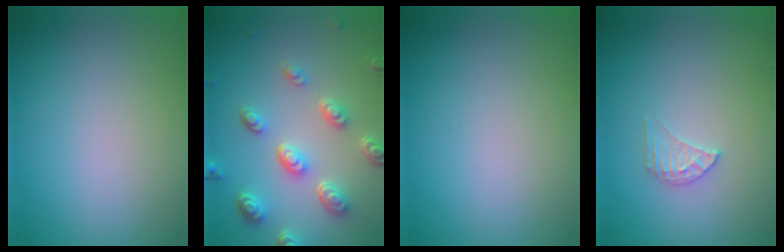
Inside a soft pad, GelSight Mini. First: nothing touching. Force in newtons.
{"total": 5.4, "press": 4.0, "slide": 3.7}
{"total": 0.0}
{"total": 1.5, "press": 1.5, "slide": 0.2}